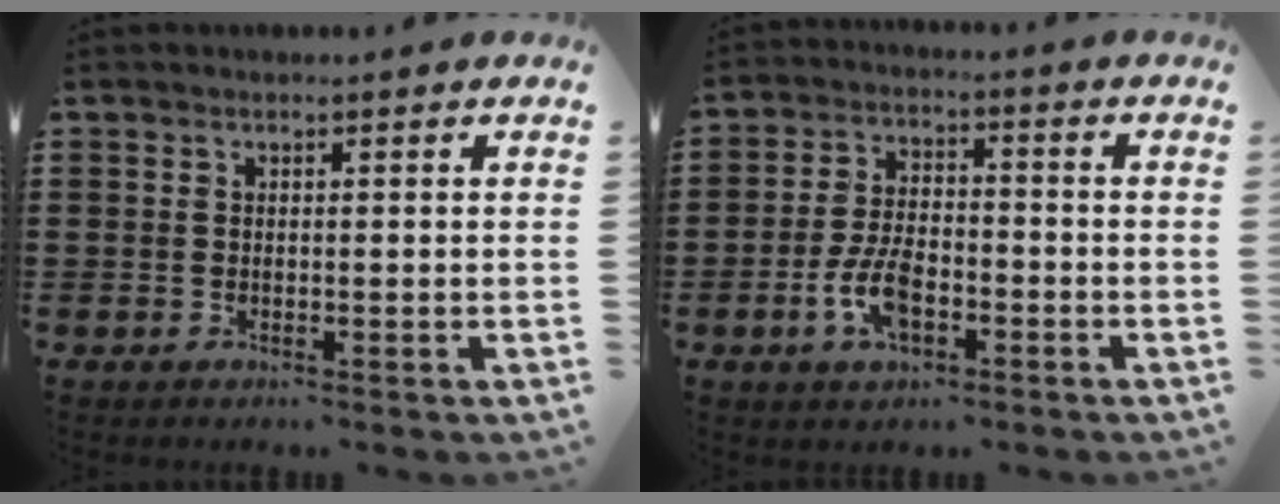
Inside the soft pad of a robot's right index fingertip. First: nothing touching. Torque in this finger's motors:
{"motor_torque": [1.54, 0.60, 0.04, -0.09]}